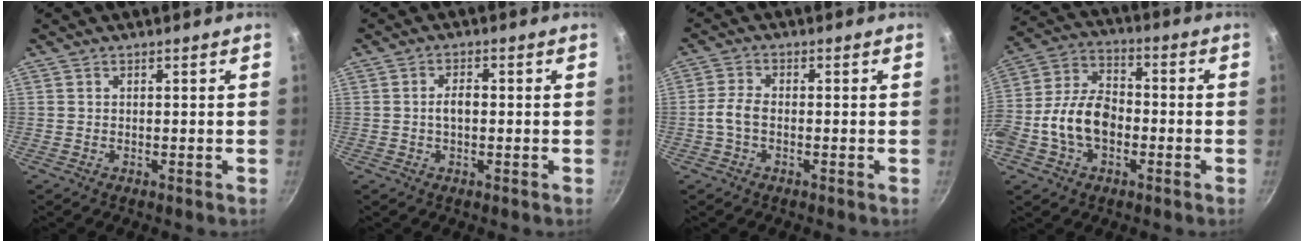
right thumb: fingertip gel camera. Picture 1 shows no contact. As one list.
[{"total": 3.1, "force": [-0.2, 1.7, 2.6], "torque": [-0.039, 0.012, -0.005]}, {"total": 3.7, "force": [-1.0, 2.0, 2.9], "torque": [-0.064, 0.017, -0.026]}, {"total": 13.5, "force": [-3.0, 9.2, 9.4], "torque": [-0.153, 0.041, -0.067]}]